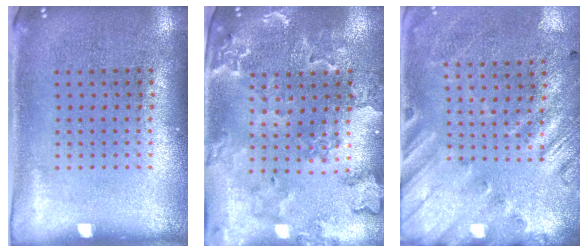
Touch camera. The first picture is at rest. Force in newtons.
{"total": 1.8, "press": 1.8, "slide": 0.2}
{"total": 2.6, "press": 1.8, "slide": 1.8}